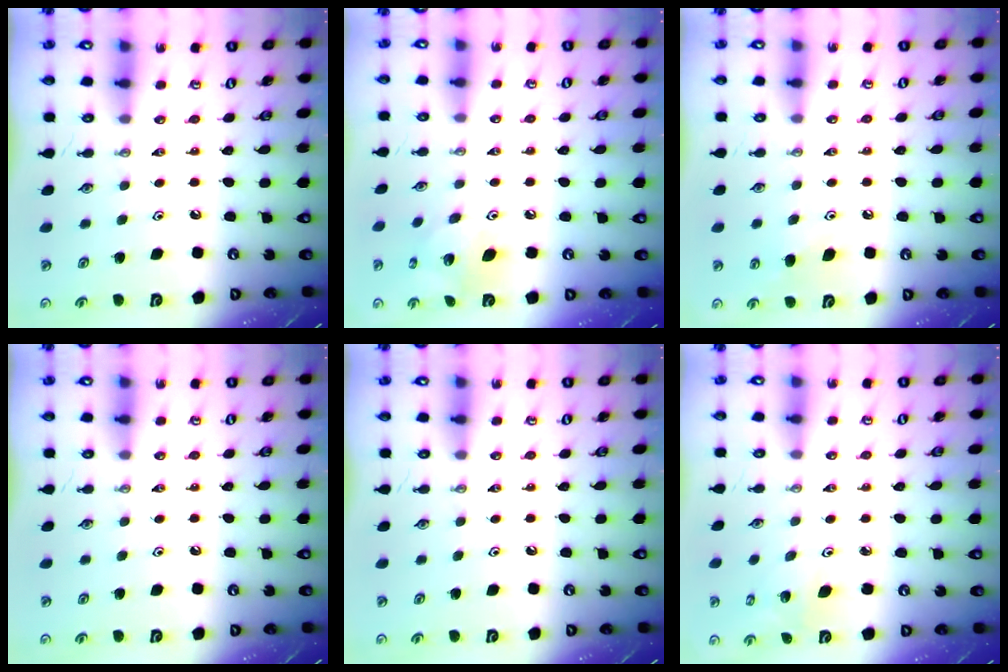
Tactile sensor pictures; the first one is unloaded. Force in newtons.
{"total": 8.9, "press": 8.9, "slide": 0.2}
{"total": 6.4, "press": 6.3, "slide": 1.0}
{"total": 0.0}
{"total": 0.0}
{"total": 4.0, "press": 4.0, "slide": 0.4}